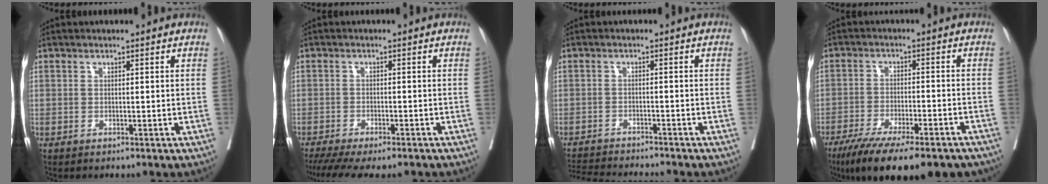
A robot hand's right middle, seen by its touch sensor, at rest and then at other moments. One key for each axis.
{"total": 13.2, "fx": -11.1, "fy": 2.4, "fz": 6.7, "tx": -0.121, "ty": -0.025, "tz": -0.156}
{"total": 9.9, "fx": -9.4, "fy": -0.2, "fz": 3.1, "tx": -0.042, "ty": -0.009, "tz": -0.142}
{"total": 19.0, "fx": -14.6, "fy": 4.1, "fz": 11.5, "tx": -0.154, "ty": -0.025, "tz": -0.213}